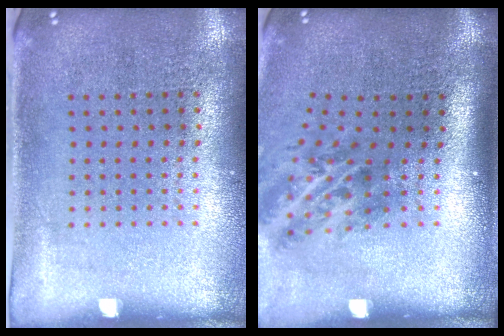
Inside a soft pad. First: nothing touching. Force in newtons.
{"total": 2.1, "press": 1.4, "slide": 1.6}